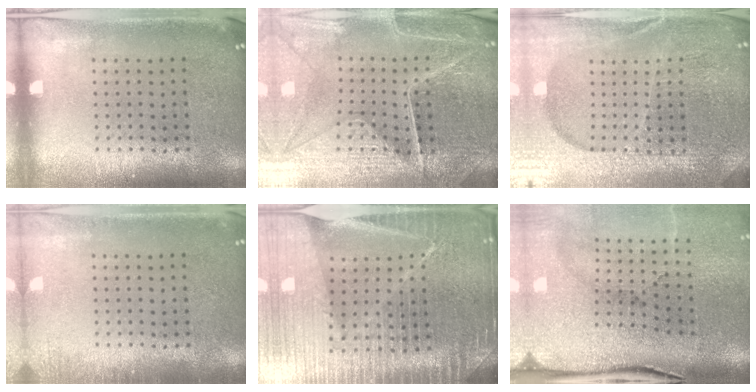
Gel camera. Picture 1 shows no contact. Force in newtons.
{"total": 4.4, "press": 4.3, "slide": 0.8}
{"total": 5.3, "press": 4.8, "slide": 2.2}
{"total": 1.2, "press": 1.2, "slide": 0.2}
{"total": 6.3, "press": 5.5, "slide": 3.0}
{"total": 5.1, "press": 4.0, "slide": 3.1}